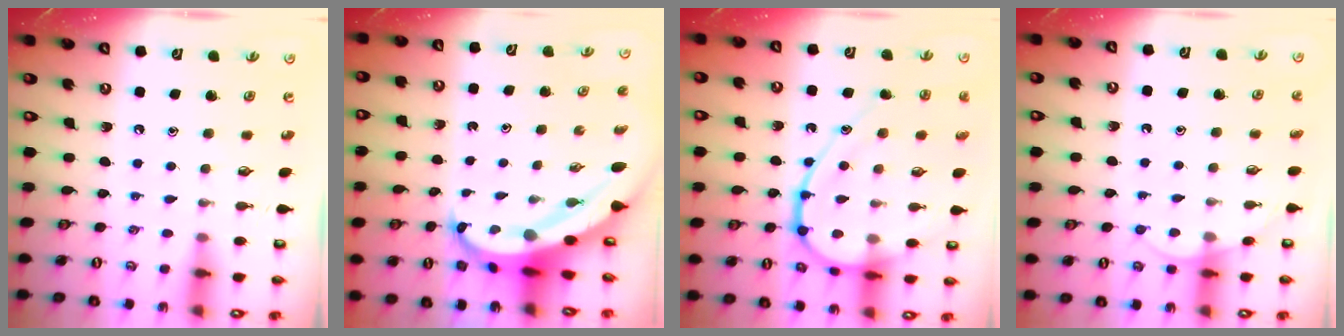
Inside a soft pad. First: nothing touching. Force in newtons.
{"total": 7.8, "press": 7.7, "slide": 0.9}
{"total": 17.9, "press": 17.9, "slide": 1.0}
{"total": 5.2, "press": 5.2, "slide": 0.5}